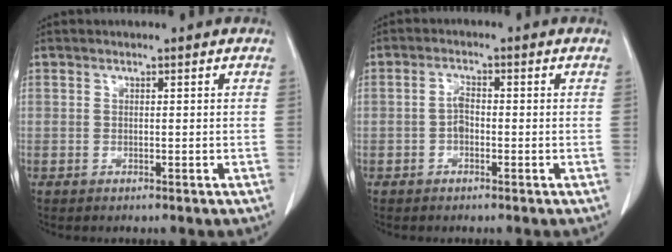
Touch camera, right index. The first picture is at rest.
{"total": 2.1, "force": [-0.6, 1.0, 1.8], "torque": [-0.031, 0.005, -0.013]}